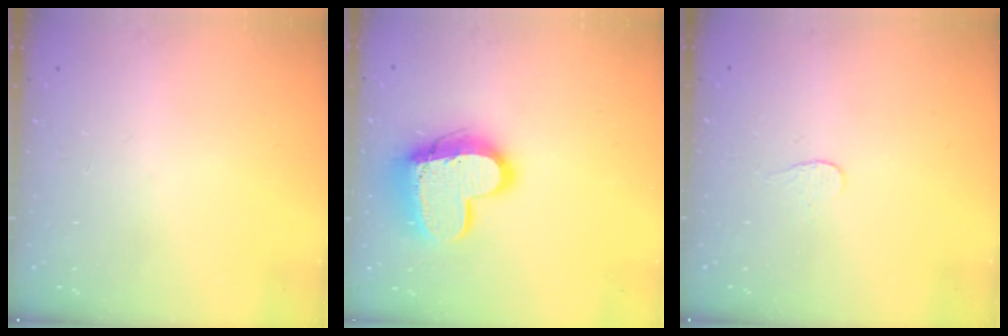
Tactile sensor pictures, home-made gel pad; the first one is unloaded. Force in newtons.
{"total": 16.3, "press": 16.3, "slide": 1.3}
{"total": 2.7, "press": 2.7, "slide": 0.3}